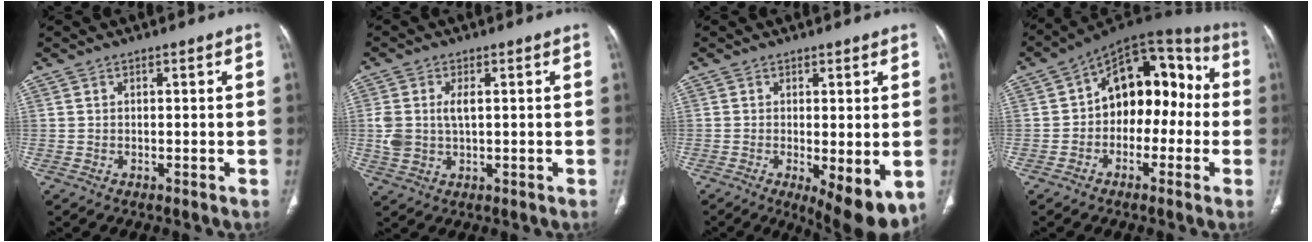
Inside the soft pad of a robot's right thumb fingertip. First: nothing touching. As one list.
[{"total": 5.7, "force": [0.7, 3.3, 4.6], "torque": [-0.104, 0.005, 0.018]}, {"total": 9.3, "force": [-2.3, 3.0, 8.5], "torque": [-0.122, -0.025, -0.028]}, {"total": 15.6, "force": [-0.8, 10.4, 11.6], "torque": [-0.112, 0.054, -0.028]}]